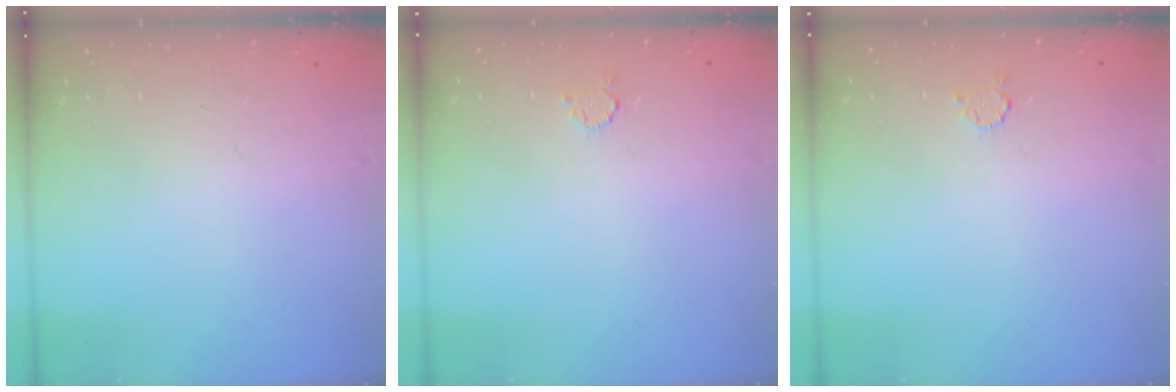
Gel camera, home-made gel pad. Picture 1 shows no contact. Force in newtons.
{"total": 2.3, "press": 2.3, "slide": 0.3}
{"total": 2.3, "press": 2.3, "slide": 0.3}